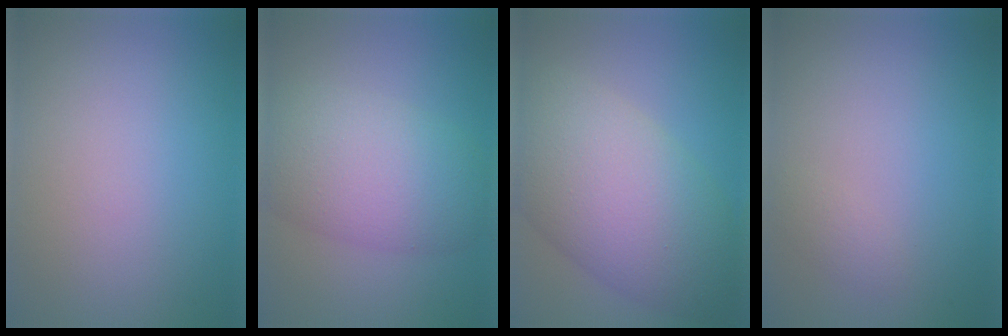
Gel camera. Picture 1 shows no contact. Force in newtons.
{"total": 7.6, "press": 7.6, "slide": 0.2}
{"total": 11.2, "press": 11.2, "slide": 0.5}
{"total": 0.8, "press": 0.8, "slide": 0.0}